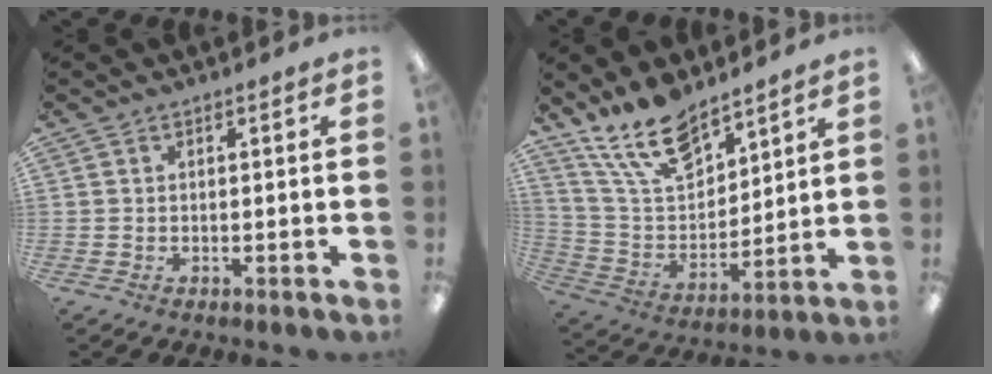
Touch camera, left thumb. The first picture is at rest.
{"total": 16.0, "force": [12.2, 7.2, 7.5], "torque": [-0.156, -0.064, 0.227]}